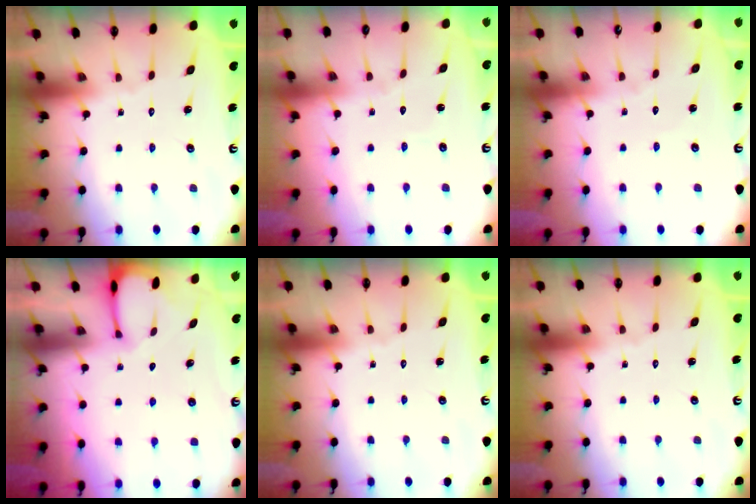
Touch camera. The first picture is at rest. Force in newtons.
{"total": 3.1, "press": 3.0, "slide": 0.3}
{"total": 2.9, "press": 2.9, "slide": 0.2}
{"total": 1.2, "press": 1.2, "slide": 0.3}
{"total": 0.0}
{"total": 0.0}